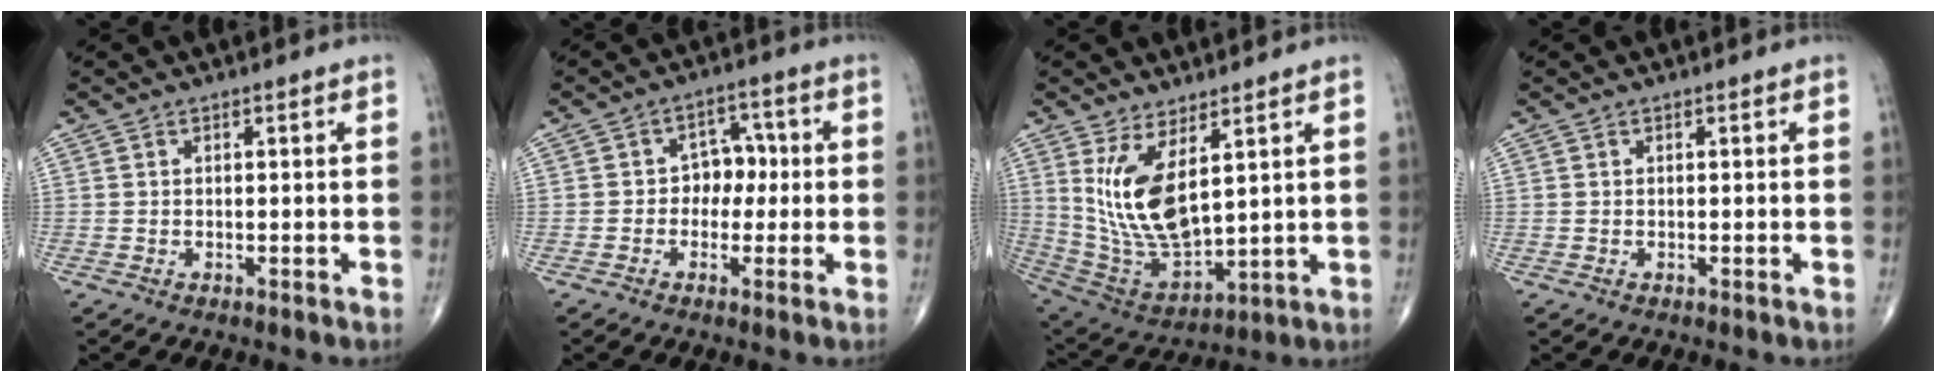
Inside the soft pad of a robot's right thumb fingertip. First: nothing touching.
{"total": 5.5, "force": [-0.4, 4.3, 3.4], "torque": [-0.012, 0.019, -0.016]}
{"total": 14.1, "force": [4.8, 6.2, 11.8], "torque": [-0.224, -0.034, 0.117]}
{"total": 0.0}